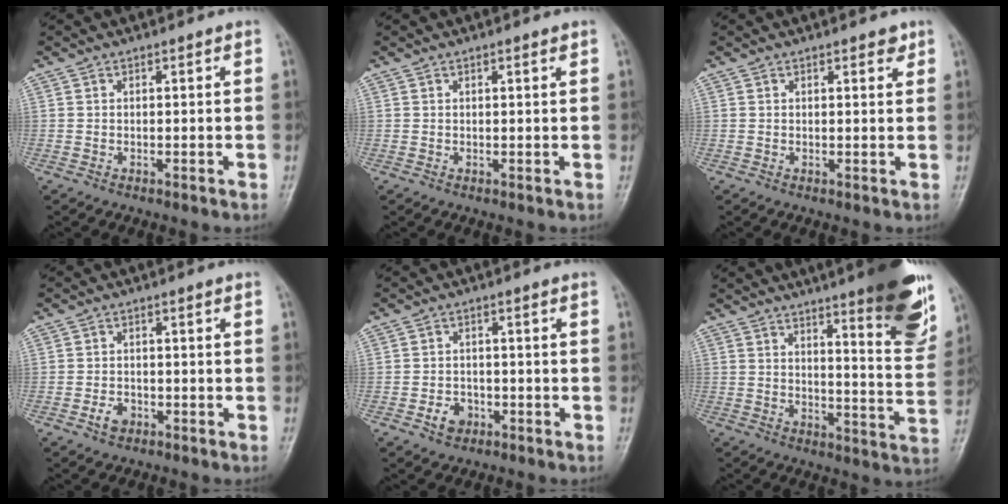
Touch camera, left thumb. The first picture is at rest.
{"total": 0.9, "force": [0.5, 0.0, 0.8], "torque": [-0.012, -0.001, 0.008]}
{"total": 2.0, "force": [1.3, 0.7, 1.3], "torque": [-0.012, -0.006, 0.015]}
{"total": 2.7, "force": [-1.4, 1.8, 1.5], "torque": [-0.022, 0.011, -0.022]}
{"total": 3.6, "force": [-1.7, 2.8, 1.6], "torque": [-0.015, 0.014, -0.026]}
{"total": 16.5, "force": [10.0, 2.8, 12.7], "torque": [-0.139, -0.066, 0.135]}